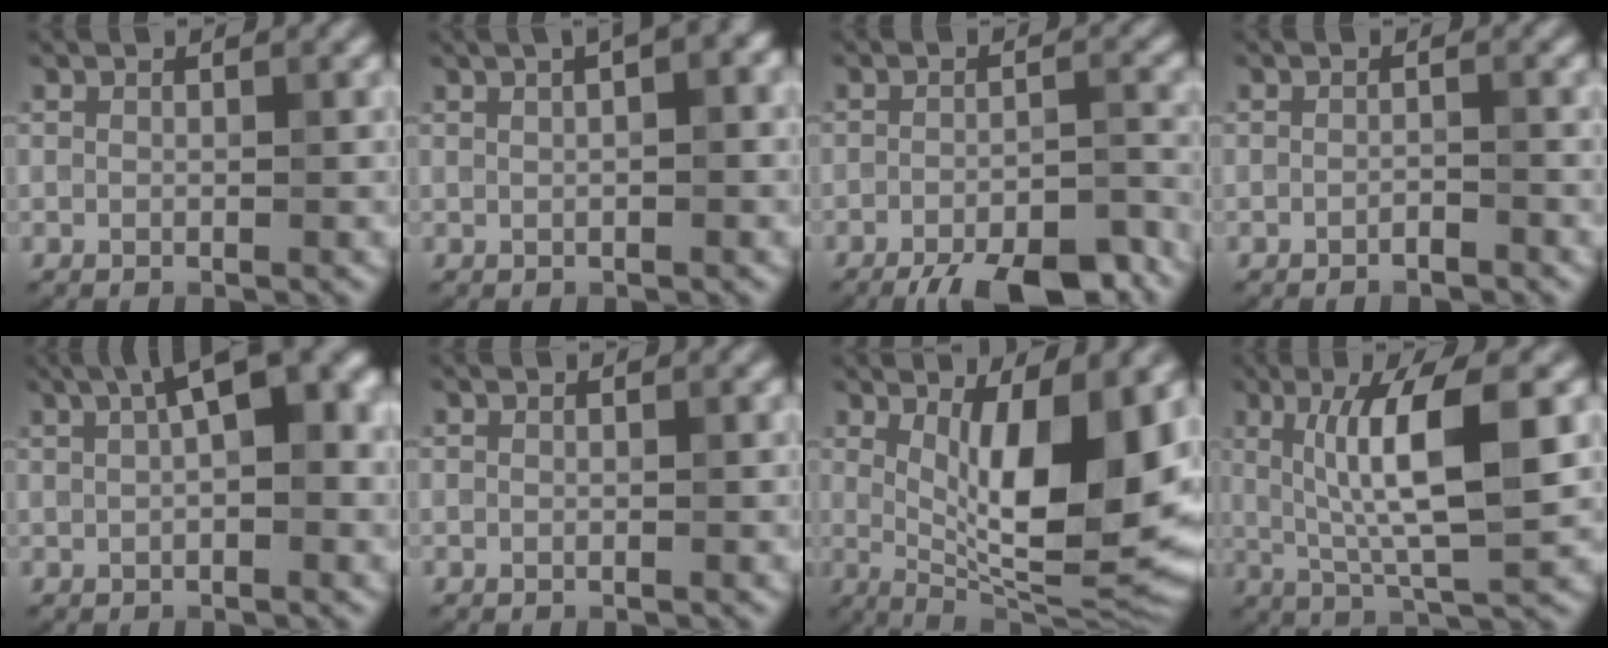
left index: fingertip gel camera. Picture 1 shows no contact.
{"total": 7.2, "force": [2.8, 3.2, 5.9], "torque": [-0.035, 0.044, 0.014]}
{"total": 10.8, "force": [-8.7, 3.2, 5.6], "torque": [-0.065, -0.015, -0.111]}
{"total": 0.9, "force": [-0.7, 0.2, 0.5], "torque": [-0.007, 0.001, -0.012]}
{"total": 8.3, "force": [2.6, 3.0, 7.3], "torque": [-0.094, 0.022, 0.036]}
{"total": 0.0}
{"total": 12.7, "force": [1.9, 3.9, 11.9], "torque": [-0.167, -0.015, 0.034]}
{"total": 8.5, "force": [1.6, 1.8, 8.1], "torque": [-0.128, -0.002, 0.032]}